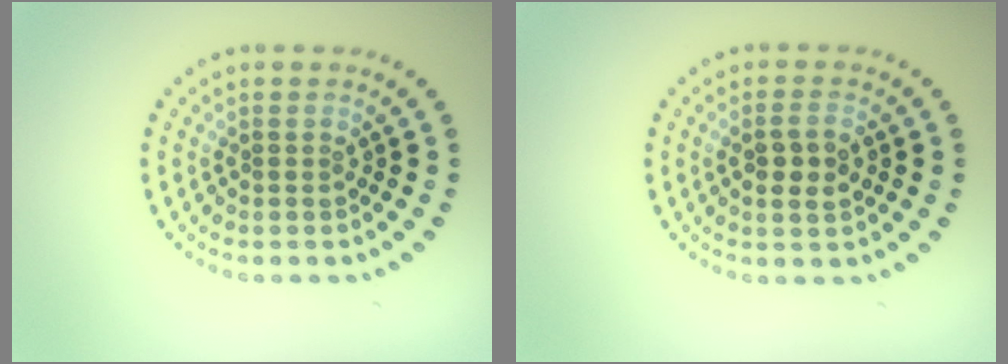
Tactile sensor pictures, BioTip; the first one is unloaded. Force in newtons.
{"total": 2.4, "press": 2.4, "slide": 0.5}